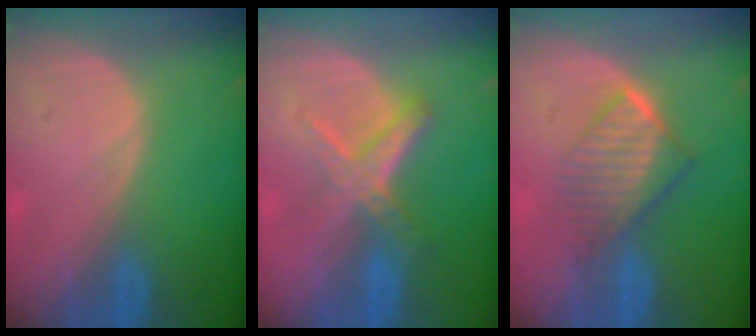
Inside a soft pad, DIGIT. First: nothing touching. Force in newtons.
{"total": 5.8, "press": 5.4, "slide": 1.9}
{"total": 6.6, "press": 6.0, "slide": 2.9}